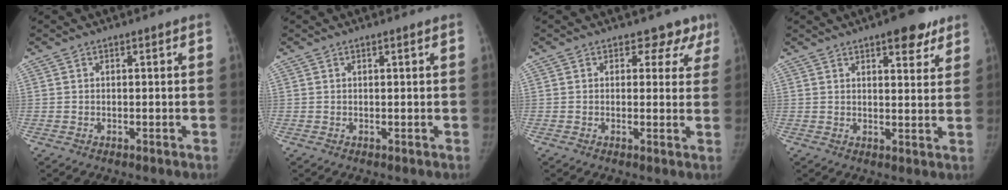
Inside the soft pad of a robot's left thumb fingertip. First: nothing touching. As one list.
[{"total": 0.0}, {"total": 5.2, "force": [3.7, 3.6, 0.5], "torque": [0.038, -0.014, 0.023]}, {"total": 7.6, "force": [4.9, 2.9, 5.1], "torque": [-0.040, -0.022, 0.061]}]